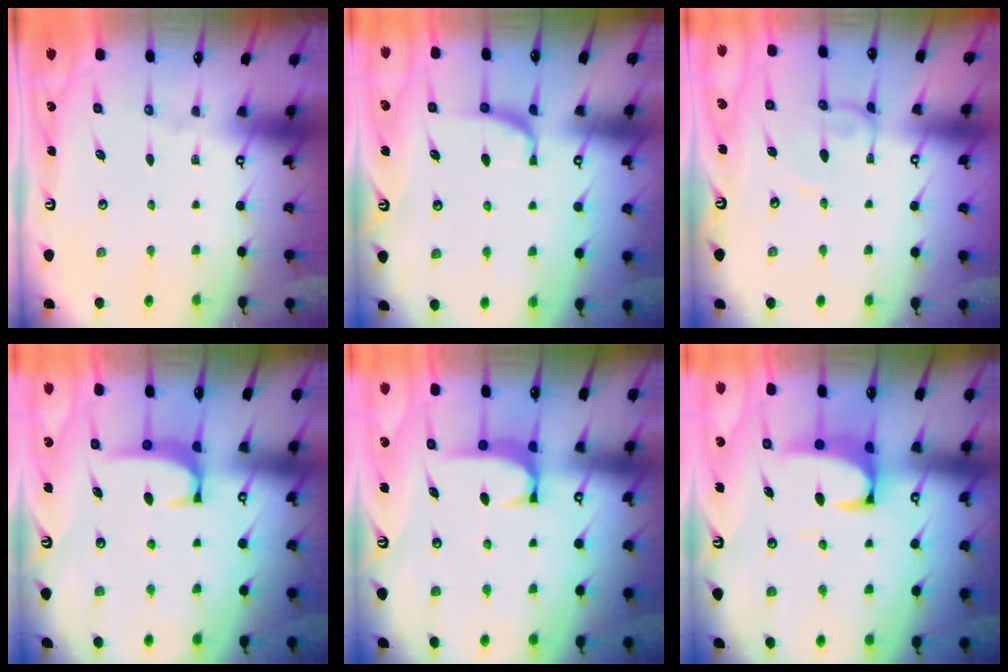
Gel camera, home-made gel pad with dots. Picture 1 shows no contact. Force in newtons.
{"total": 0.9, "press": 0.8, "slide": 0.4}
{"total": 2.2, "press": 2.2, "slide": 0.1}
{"total": 2.6, "press": 2.6, "slide": 0.4}
{"total": 1.9, "press": 1.8, "slide": 0.5}
{"total": 2.8, "press": 2.6, "slide": 1.1}